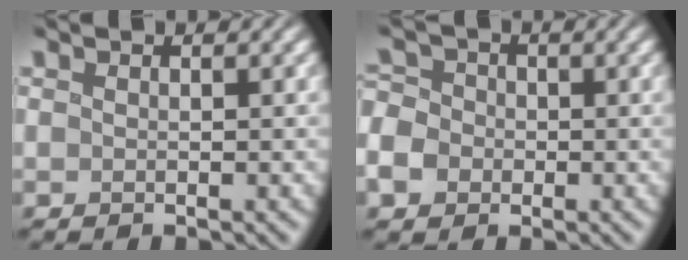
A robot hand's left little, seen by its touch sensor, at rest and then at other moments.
{"total": 3.0, "force": [-1.1, 2.6, 1.0], "torque": [-0.033, 0.003, -0.019]}